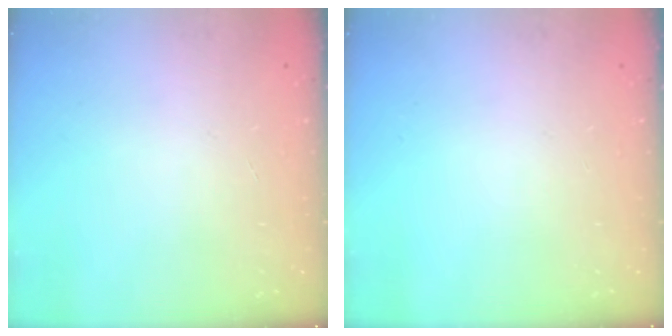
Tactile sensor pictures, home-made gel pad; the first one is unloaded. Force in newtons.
{"total": 0.0}